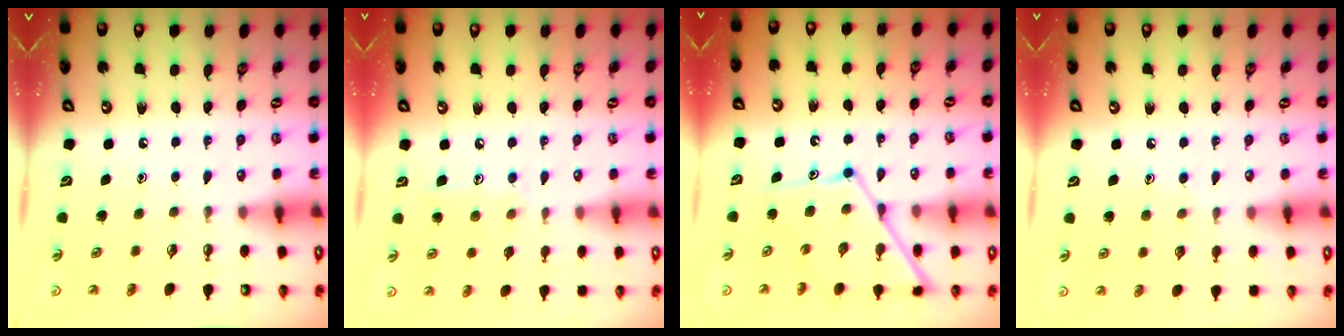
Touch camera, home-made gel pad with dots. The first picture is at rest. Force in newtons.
{"total": 7.5, "press": 7.4, "slide": 0.5}
{"total": 12.3, "press": 12.3, "slide": 1.0}
{"total": 7.7, "press": 7.7, "slide": 0.7}